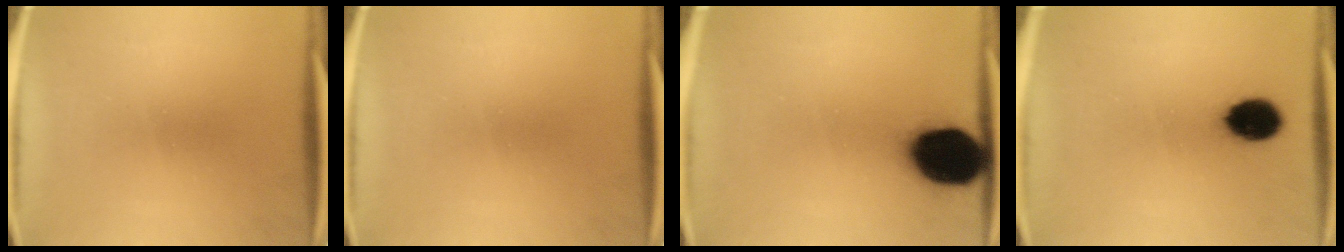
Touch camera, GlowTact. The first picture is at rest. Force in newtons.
{"total": 0.0}
{"total": 17.6}
{"total": 8.7}